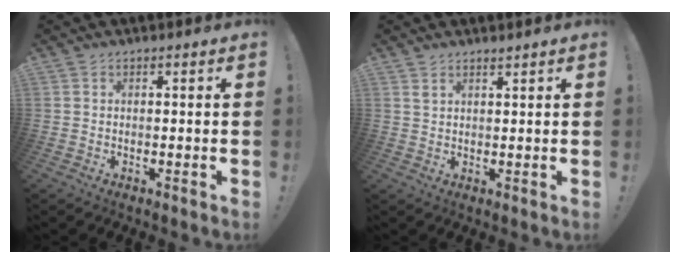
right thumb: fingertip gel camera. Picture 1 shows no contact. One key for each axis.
{"total": 1.8, "fx": 1.6, "fy": 0.5, "fz": 0.7, "tx": -0.014, "ty": -0.008, "tz": 0.030}